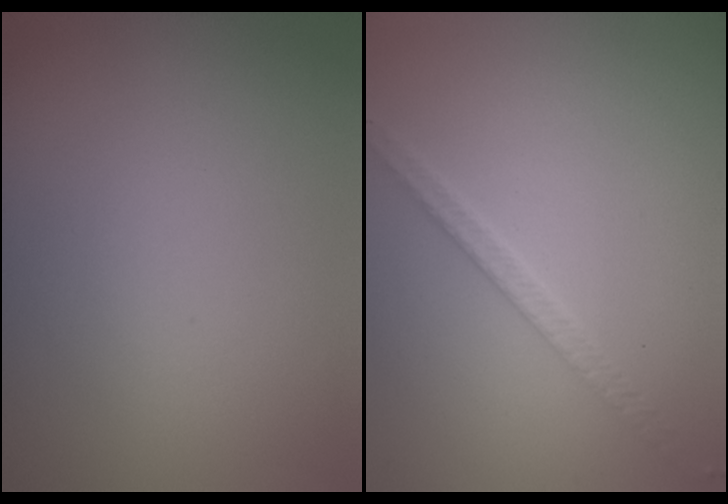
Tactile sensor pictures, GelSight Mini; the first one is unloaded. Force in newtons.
{"total": 1.9, "press": 1.9, "slide": 0.4}